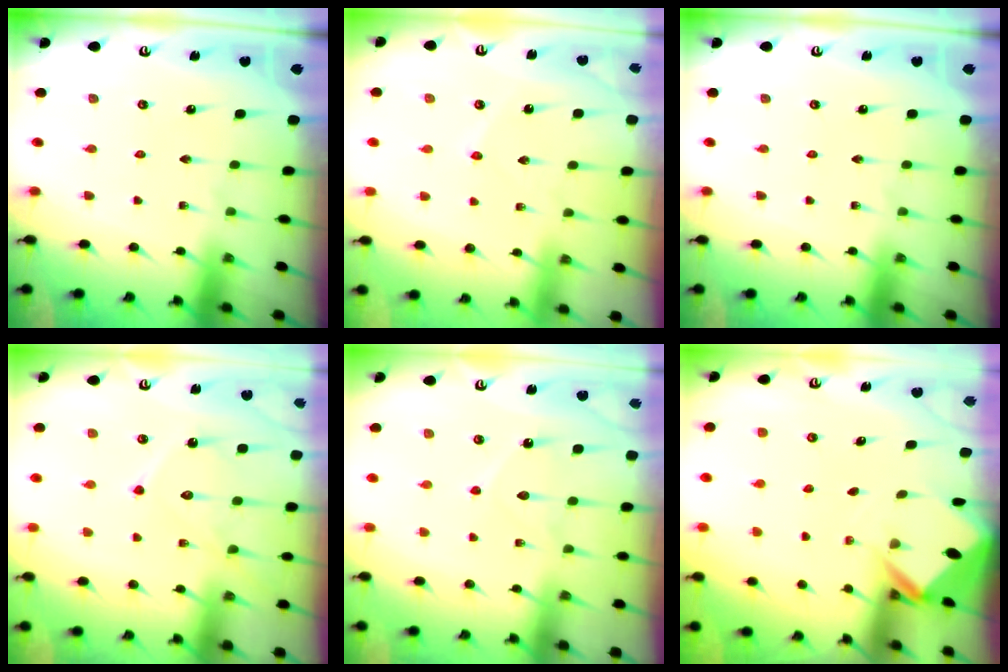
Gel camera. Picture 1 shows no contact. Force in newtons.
{"total": 2.9, "press": 2.9, "slide": 0.3}
{"total": 0.0}
{"total": 13.6, "press": 13.6, "slide": 1.3}
{"total": 7.6, "press": 7.5, "slide": 0.8}
{"total": 2.7, "press": 2.7, "slide": 0.1}